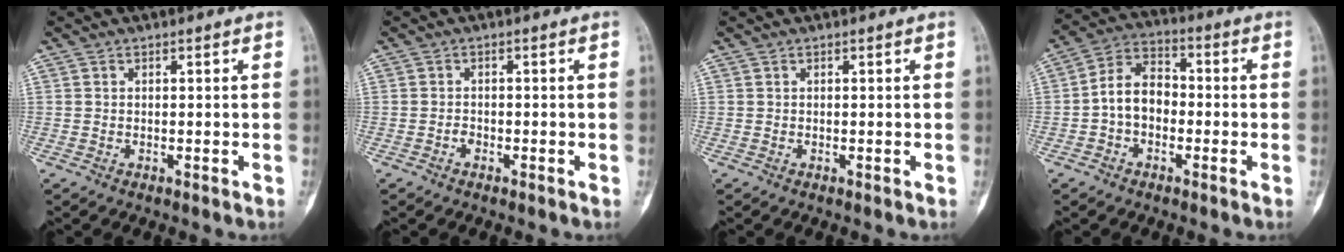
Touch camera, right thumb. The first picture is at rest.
{"total": 1.0, "force": [-0.7, 0.7, 0.4], "torque": [-0.004, 0.004, -0.015]}
{"total": 0.0}
{"total": 8.8, "force": [-1.4, 6.3, 6.0], "torque": [-0.091, 0.033, -0.040]}